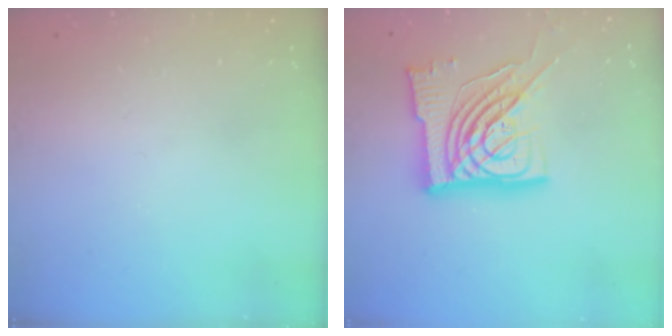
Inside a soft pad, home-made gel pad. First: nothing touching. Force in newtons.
{"total": 19.1, "press": 18.9, "slide": 2.7}